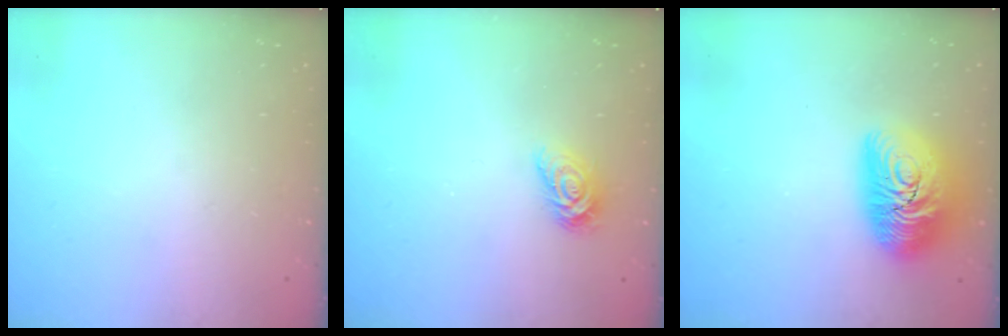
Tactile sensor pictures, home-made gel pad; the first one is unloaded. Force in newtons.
{"total": 6.0, "press": 6.0, "slide": 0.3}
{"total": 16.1, "press": 16.1, "slide": 0.9}